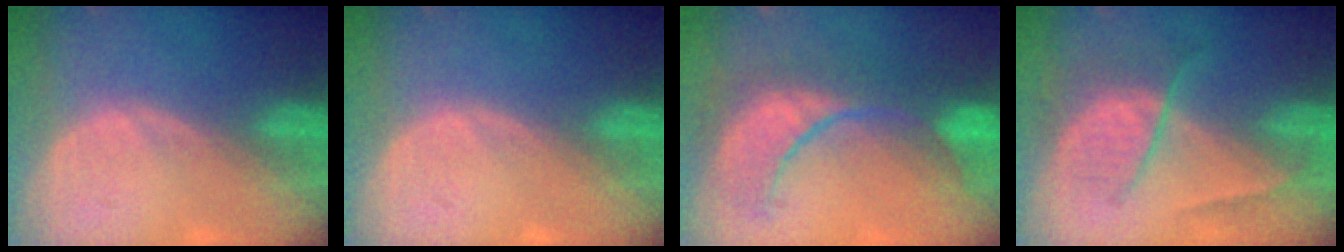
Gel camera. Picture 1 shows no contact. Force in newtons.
{"total": 0.0}
{"total": 10.0, "press": 9.6, "slide": 2.5}
{"total": 6.6, "press": 6.0, "slide": 2.8}